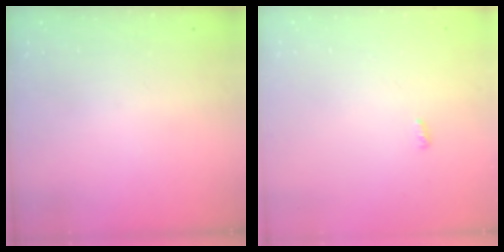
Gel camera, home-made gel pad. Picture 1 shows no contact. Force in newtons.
{"total": 2.8, "press": 2.8, "slide": 0.5}